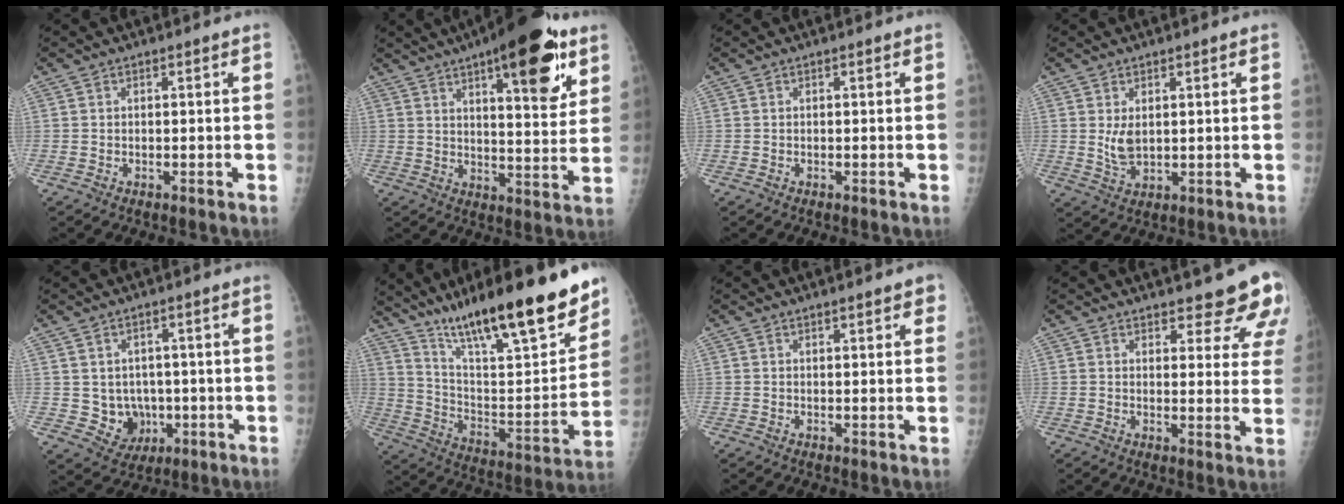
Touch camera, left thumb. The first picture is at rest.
{"total": 19.4, "force": [10.2, 6.2, 15.2], "torque": [-0.183, -0.040, 0.142]}
{"total": 0.0}
{"total": 4.1, "force": [1.0, 2.4, 3.2], "torque": [-0.052, -0.014, 0.026]}
{"total": 6.7, "force": [-0.6, 5.9, 3.2], "torque": [-0.015, 0.002, 0.008]}
{"total": 26.5, "force": [18.9, 5.1, 17.9], "torque": [-0.255, -0.072, 0.317]}
{"total": 3.0, "force": [1.8, 1.0, 2.3], "torque": [-0.018, -0.003, 0.019]}
{"total": 10.9, "force": [9.1, 3.7, 4.8], "torque": [-0.014, -0.053, 0.092]}